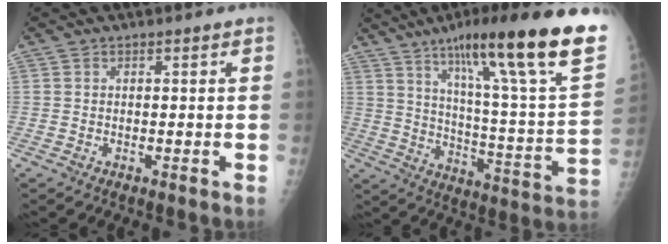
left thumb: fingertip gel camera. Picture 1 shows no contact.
{"total": 28.9, "force": [18.4, 2.5, 22.2], "torque": [-0.320, -0.065, 0.271]}